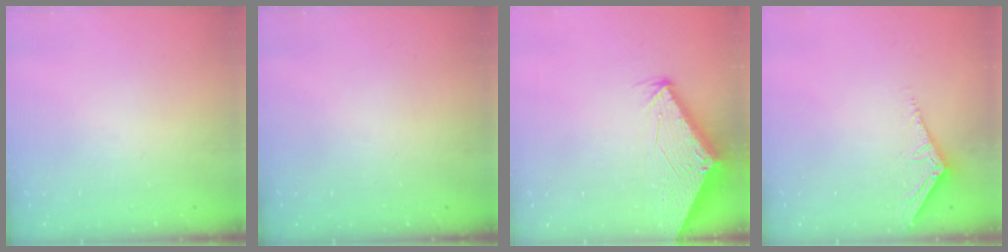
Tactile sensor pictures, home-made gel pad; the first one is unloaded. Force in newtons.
{"total": 0.0}
{"total": 2.8, "press": 2.8, "slide": 0.1}
{"total": 3.6, "press": 3.6, "slide": 0.4}